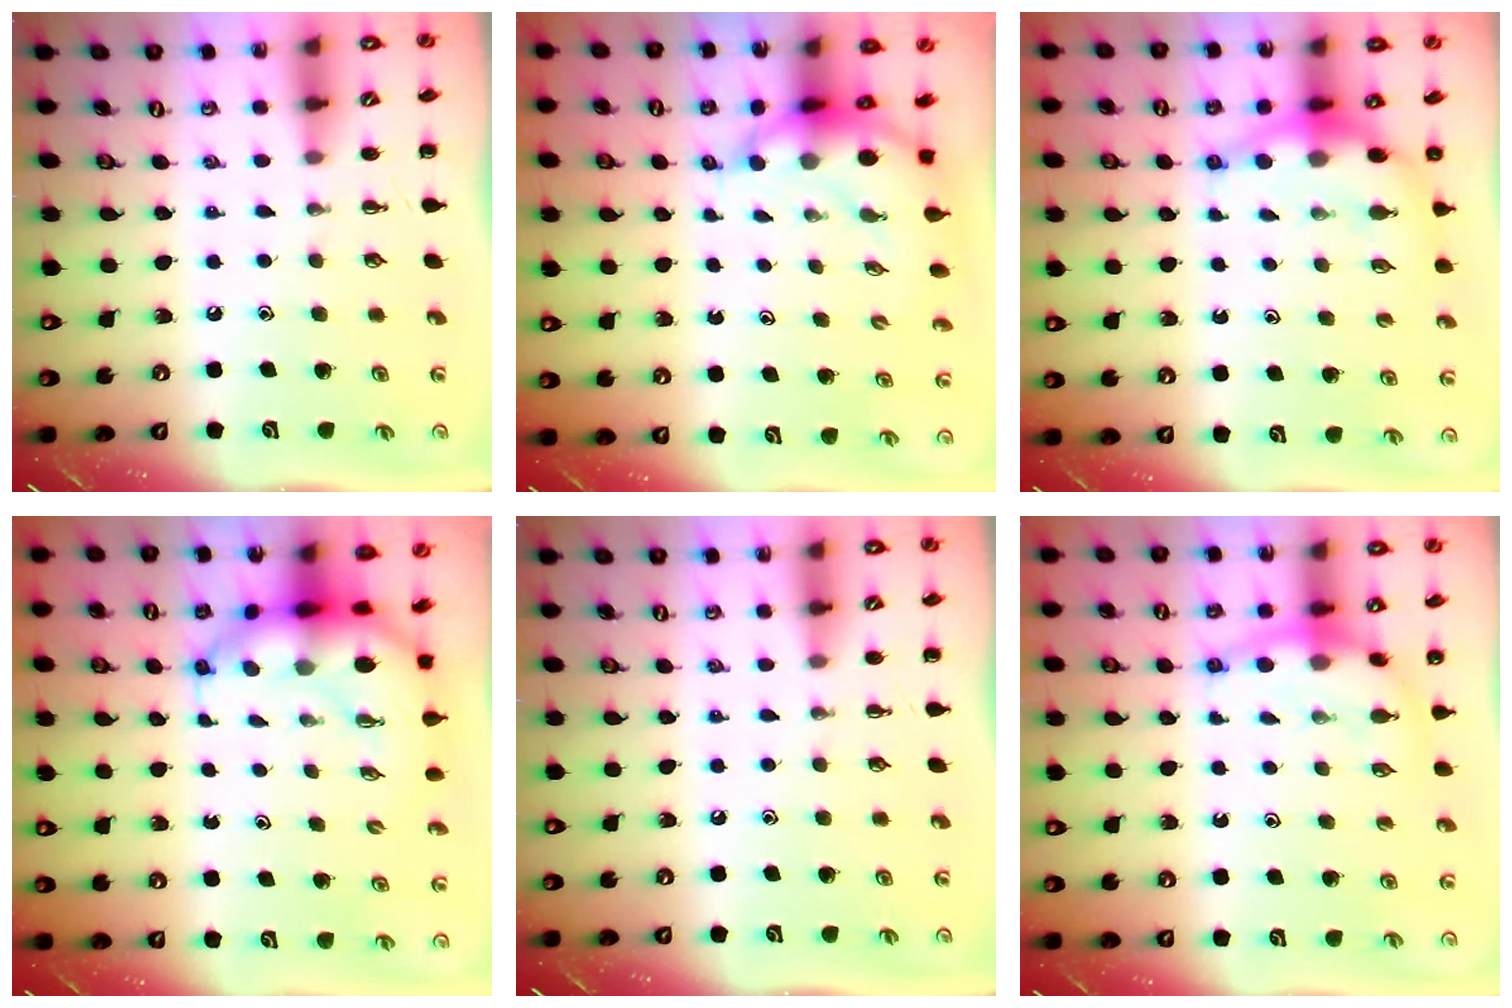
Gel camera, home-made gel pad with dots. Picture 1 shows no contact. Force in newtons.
{"total": 6.2, "press": 6.0, "slide": 1.2}
{"total": 7.3, "press": 7.2, "slide": 1.6}
{"total": 8.0, "press": 7.7, "slide": 2.2}
{"total": 0.0}
{"total": 7.4, "press": 7.3, "slide": 1.2}